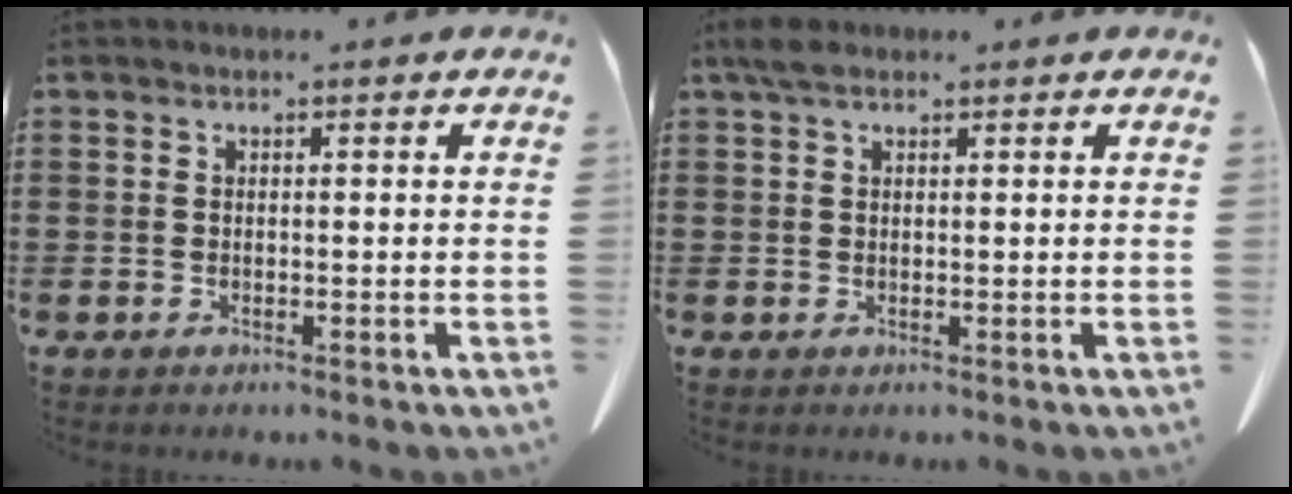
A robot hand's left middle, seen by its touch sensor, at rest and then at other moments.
{"total": 2.2, "force": [1.4, 1.1, 1.4], "torque": [-0.032, 0.005, 0.025]}